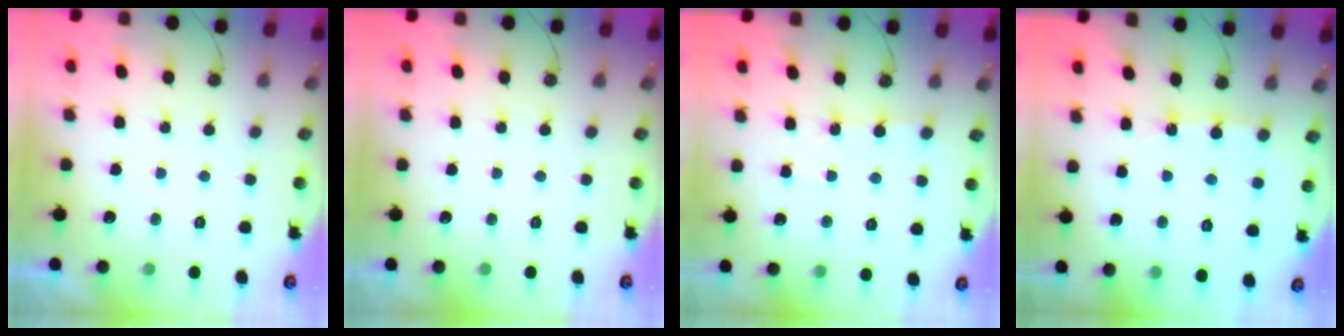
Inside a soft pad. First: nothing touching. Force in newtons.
{"total": 0.0}
{"total": 2.3, "press": 2.3, "slide": 0.4}
{"total": 6.1, "press": 6.1, "slide": 0.2}